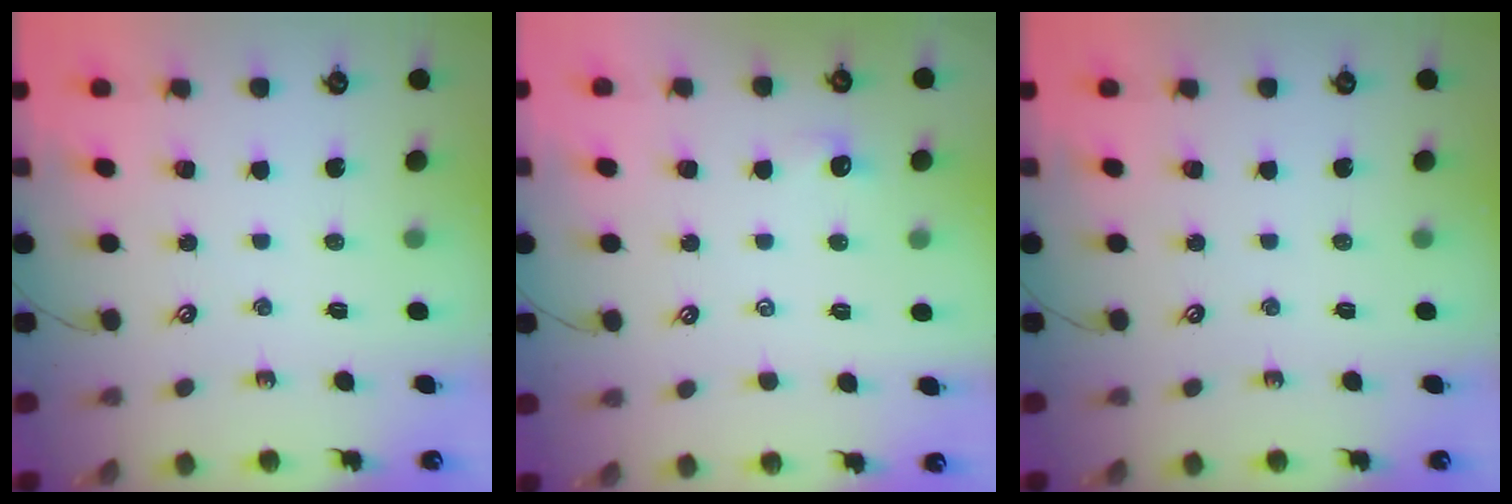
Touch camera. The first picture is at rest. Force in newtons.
{"total": 1.6, "press": 1.6, "slide": 0.4}
{"total": 0.0}